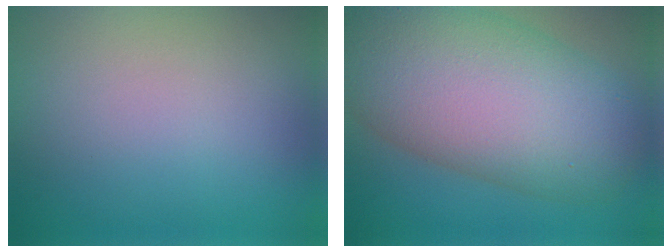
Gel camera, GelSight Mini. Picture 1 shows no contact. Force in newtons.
{"total": 13.2, "press": 13.2, "slide": 0.8}